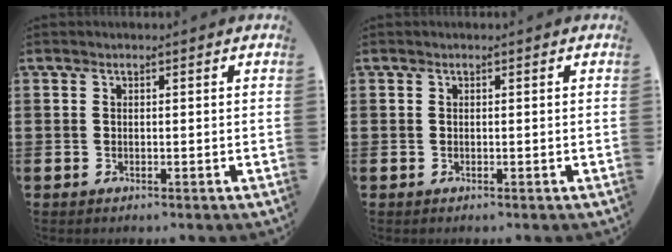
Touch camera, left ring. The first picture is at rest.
{"total": 0.0}